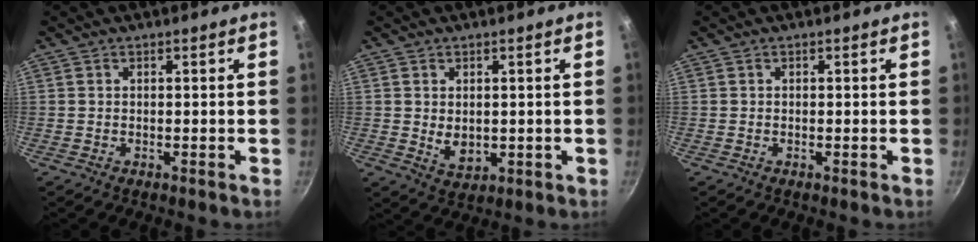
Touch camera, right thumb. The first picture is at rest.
{"total": 4.6, "force": [0.4, 3.2, 3.2], "torque": [-0.049, -0.011, 0.015]}
{"total": 0.0}